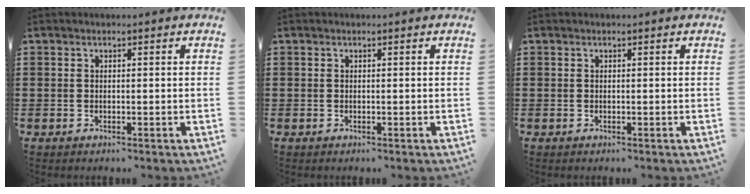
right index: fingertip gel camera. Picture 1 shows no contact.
{"total": 0.0}
{"total": 0.0}